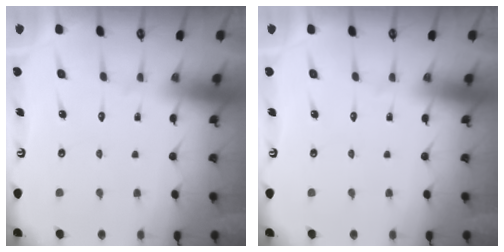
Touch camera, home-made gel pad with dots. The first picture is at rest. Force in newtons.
{"total": 0.0}